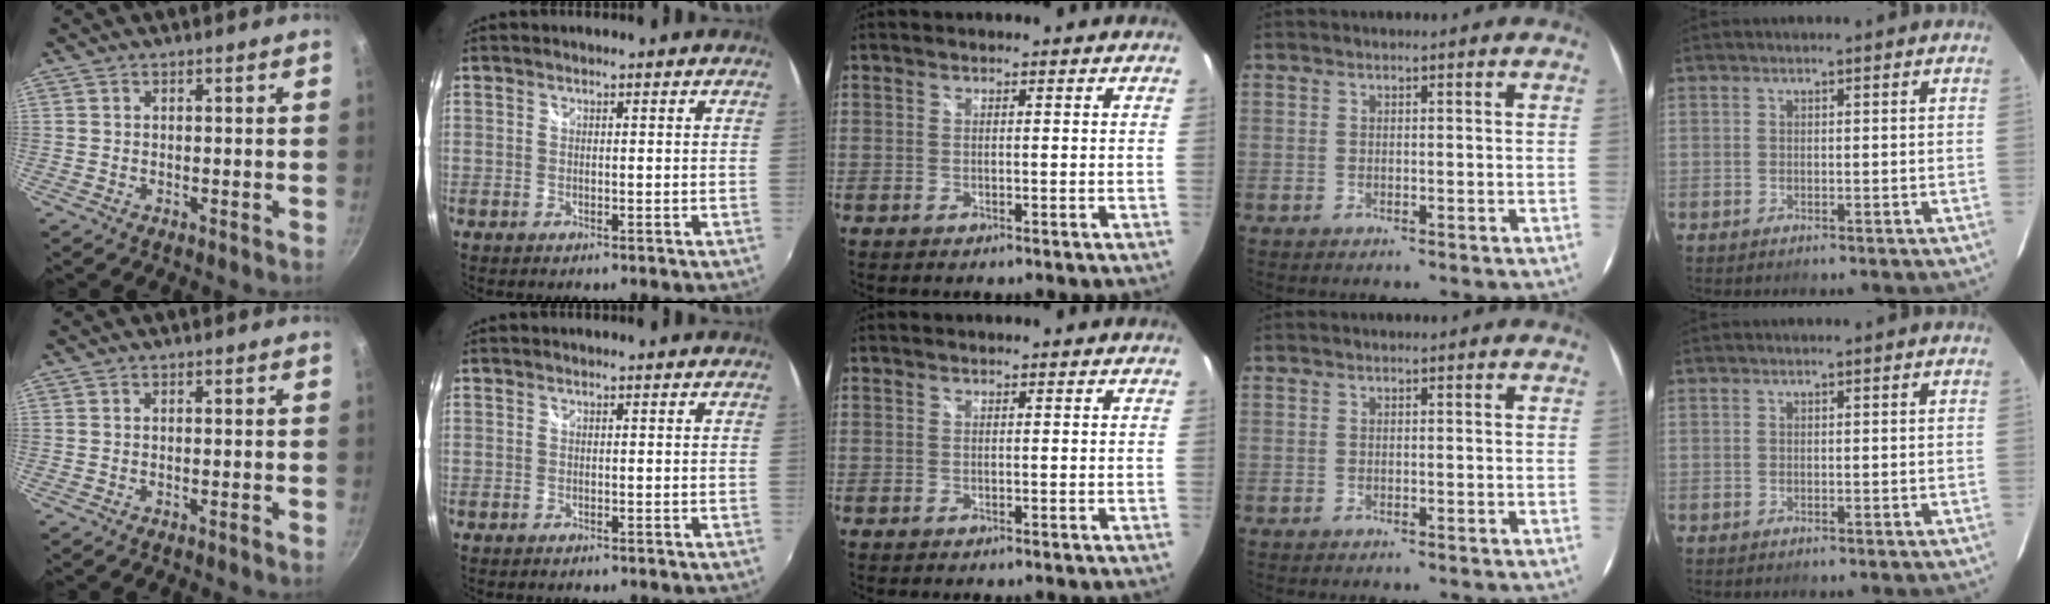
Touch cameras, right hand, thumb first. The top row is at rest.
{"thumb": {"total": 0.7, "force": [-0.4, -0.1, 0.5], "torque": [-0.020, 0.005, -0.006]}, "index": {"total": 0.6, "force": [-0.6, 0.0, 0.2], "torque": [-0.007, -0.002, -0.009]}}